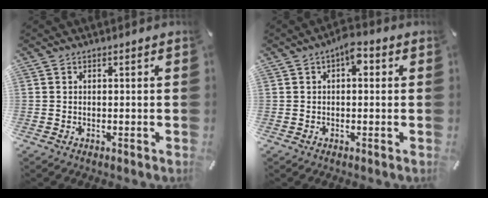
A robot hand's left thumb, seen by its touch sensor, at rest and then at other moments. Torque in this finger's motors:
{"motor_torque": [0.51, 0.41, 0.55, -0.32, 0.20]}